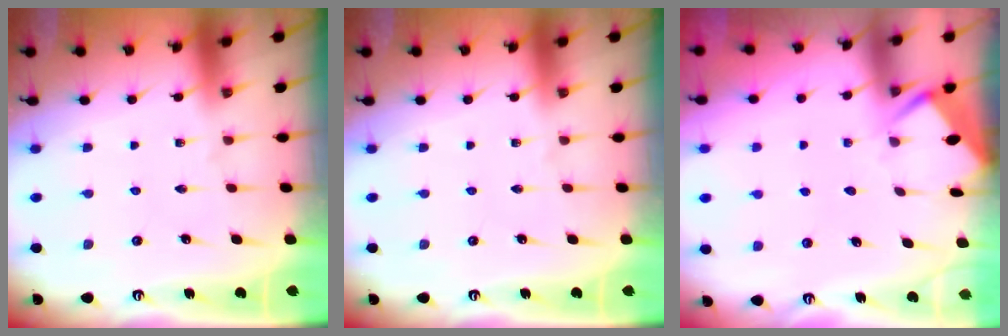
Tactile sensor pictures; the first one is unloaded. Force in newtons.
{"total": 0.0}
{"total": 4.2, "press": 4.2, "slide": 0.2}